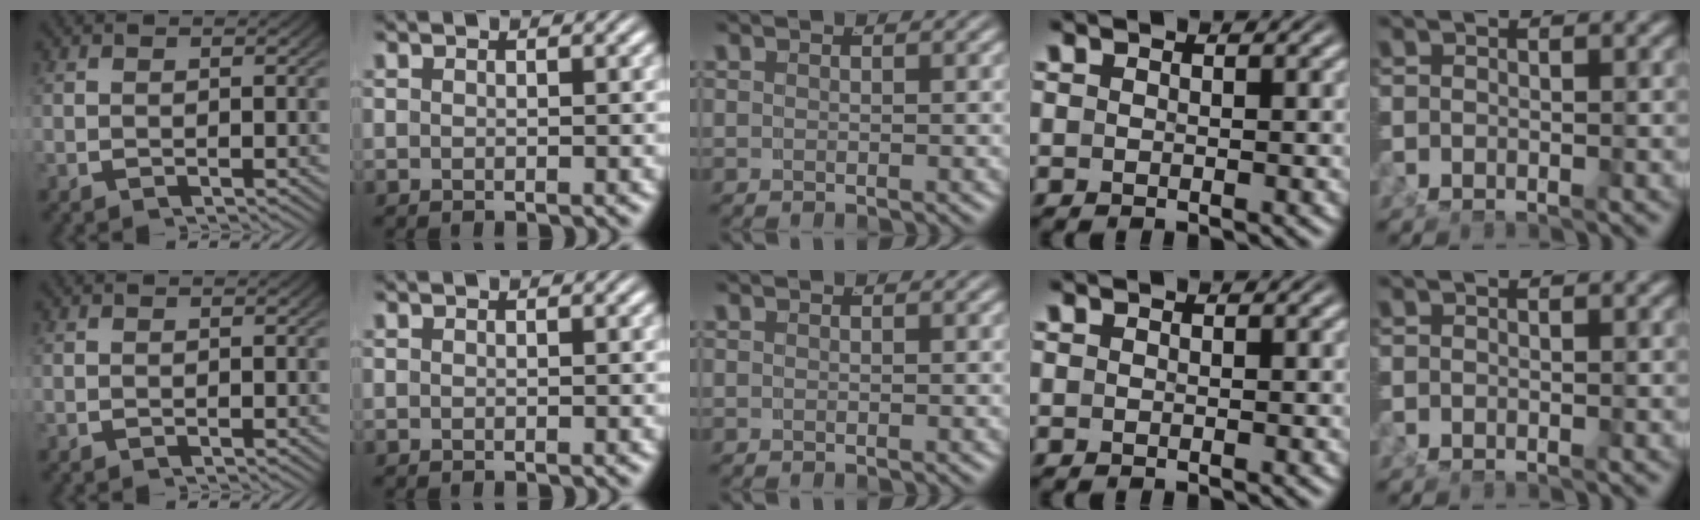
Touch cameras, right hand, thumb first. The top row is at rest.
{}